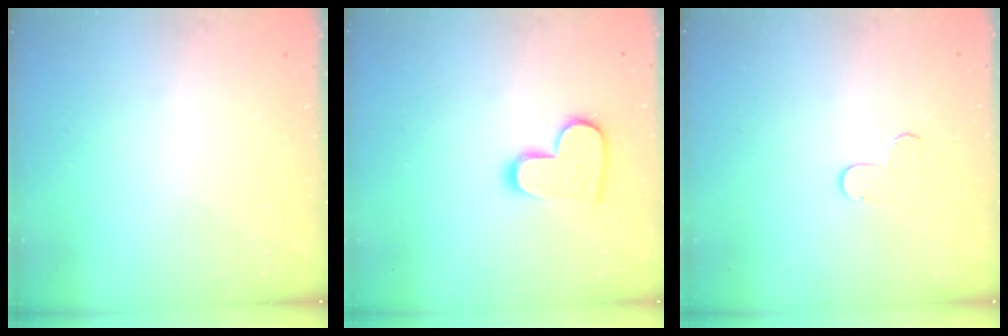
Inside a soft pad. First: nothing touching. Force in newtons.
{"total": 12.4, "press": 12.3, "slide": 0.9}
{"total": 6.5, "press": 6.5, "slide": 0.6}